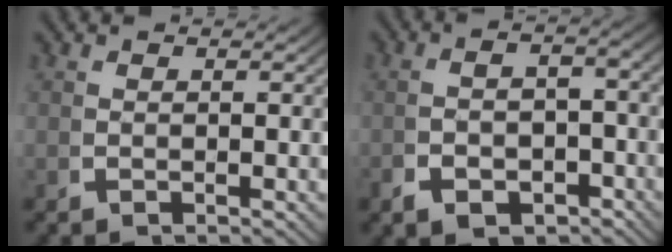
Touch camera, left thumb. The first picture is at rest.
{"total": 4.4, "force": [-1.8, 2.5, 3.1], "torque": [-0.048, -0.006, -0.025]}